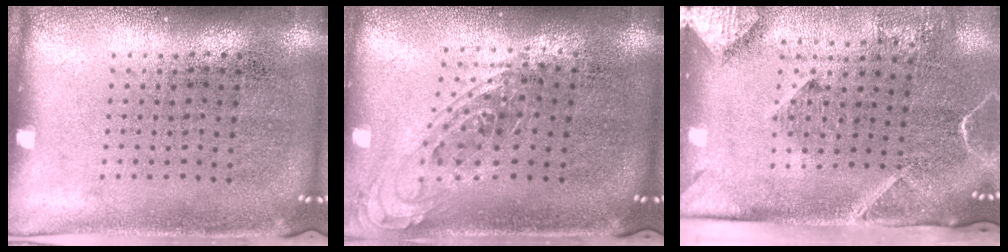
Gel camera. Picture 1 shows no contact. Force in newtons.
{"total": 0.9, "press": 0.9, "slide": 0.3}
{"total": 2.9, "press": 2.1, "slide": 2.0}